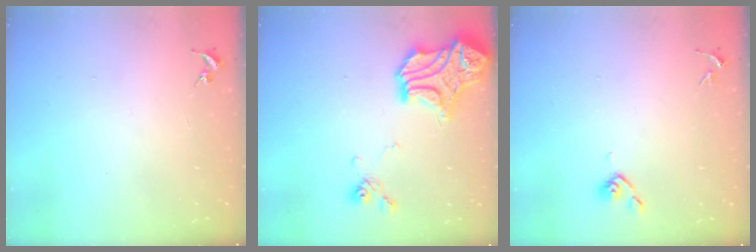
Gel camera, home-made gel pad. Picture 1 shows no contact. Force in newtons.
{"total": 17.9, "press": 17.9, "slide": 0.7}
{"total": 3.8, "press": 3.7, "slide": 0.8}